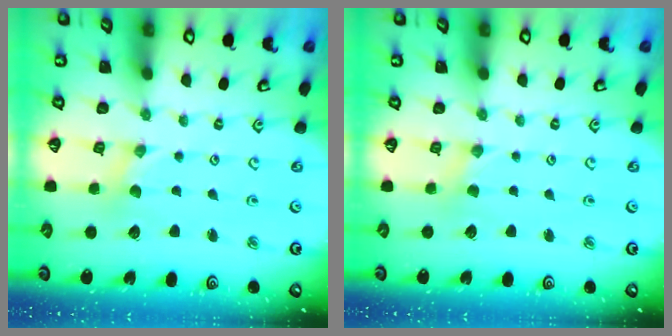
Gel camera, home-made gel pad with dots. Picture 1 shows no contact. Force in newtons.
{"total": 1.7, "press": 1.7, "slide": 0.3}